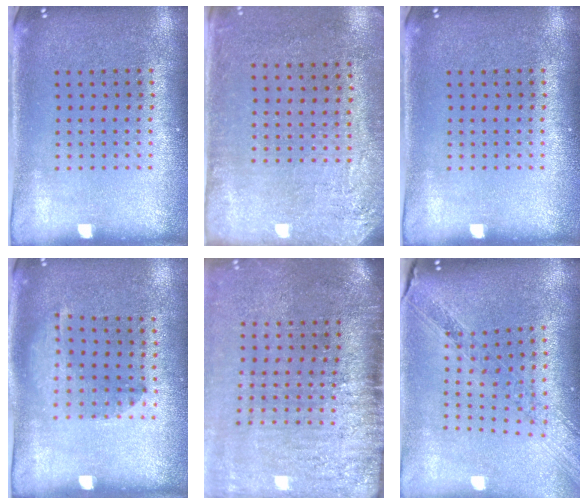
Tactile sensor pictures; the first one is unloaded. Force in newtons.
{"total": 2.7, "press": 2.2, "slide": 1.5}
{"total": 0.0}
{"total": 1.2, "press": 1.0, "slide": 0.7}
{"total": 4.6, "press": 3.8, "slide": 2.7}
{"total": 1.2, "press": 1.2, "slide": 0.3}